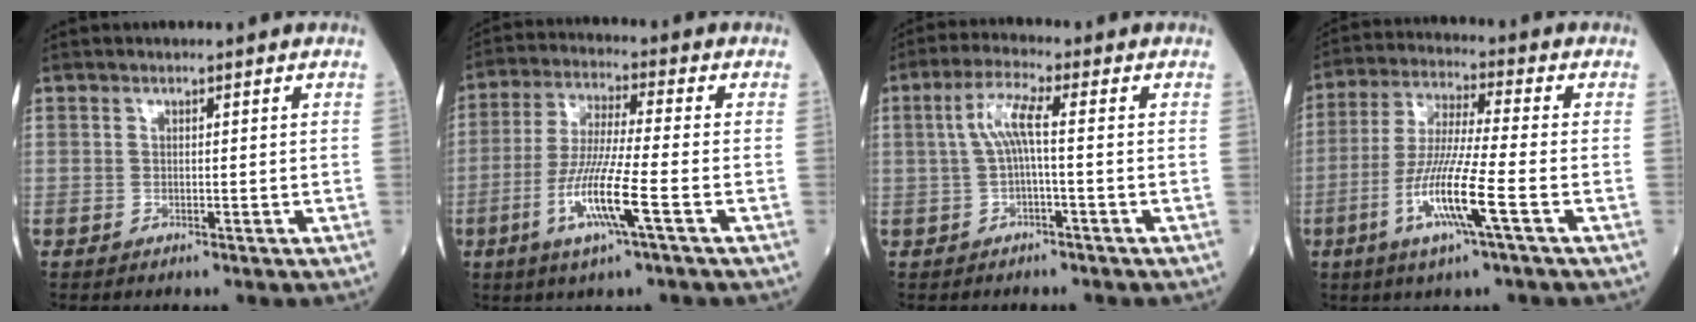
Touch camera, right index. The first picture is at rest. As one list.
[{"total": 10.2, "force": [-3.7, -0.1, 9.5], "torque": [-0.192, -0.013, -0.073]}, {"total": 4.9, "force": [0.2, 0.4, 4.9], "torque": [-0.099, 0.019, 0.004]}, {"total": 11.1, "force": [-4.1, -0.2, 10.4], "torque": [-0.209, -0.014, -0.081]}]